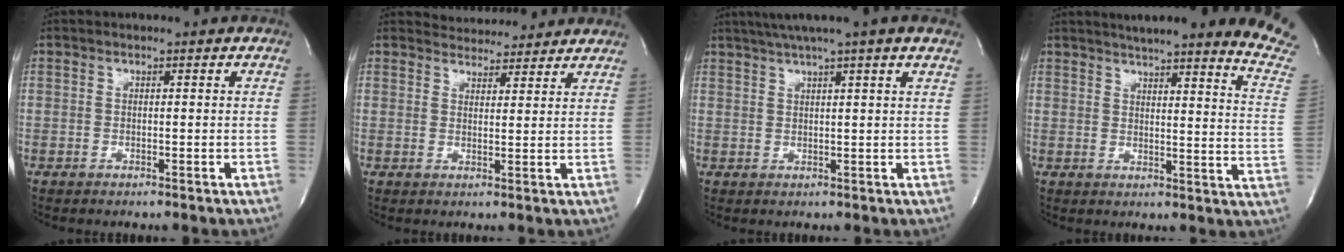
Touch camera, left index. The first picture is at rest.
{"total": 6.7, "force": [6.5, 1.7, 0.6], "torque": [-0.008, 0.013, 0.079]}
{"total": 9.0, "force": [7.0, -1.1, 5.5], "torque": [-0.093, 0.031, 0.089]}
{"total": 20.3, "force": [18.4, -0.3, 8.4], "torque": [-0.106, -0.091, 0.203]}